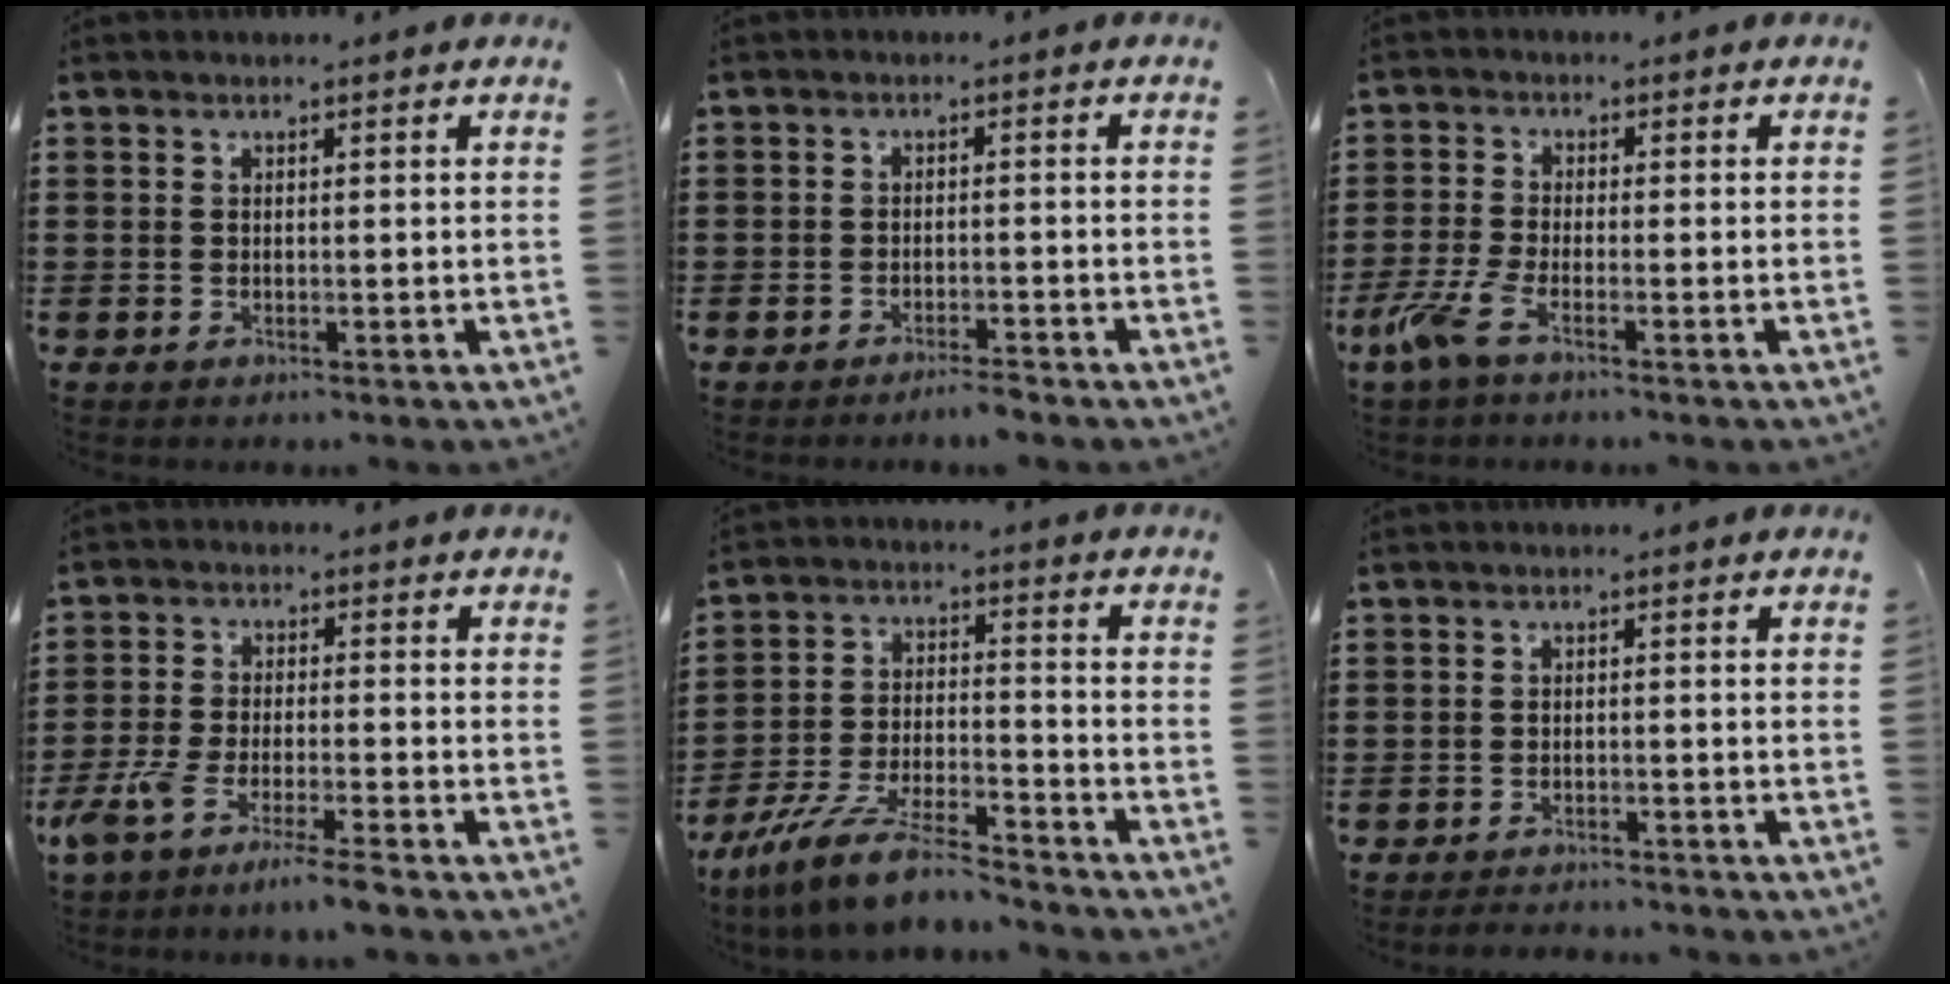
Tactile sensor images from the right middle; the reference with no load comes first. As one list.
[{"total": 2.1, "force": [-1.9, 0.2, 0.9], "torque": [-0.016, 0.003, -0.036]}, {"total": 4.9, "force": [-2.8, 1.1, 3.9], "torque": [-0.106, -0.017, -0.057]}, {"total": 5.9, "force": [-5.0, -0.1, 3.2], "torque": [-0.079, -0.019, -0.098]}, {"total": 9.7, "force": [-8.4, 1.0, 4.8], "torque": [-0.099, 0.011, -0.165]}, {"total": 1.8, "force": [-1.8, 0.1, 0.0], "torque": [-0.006, 0.001, -0.039]}]